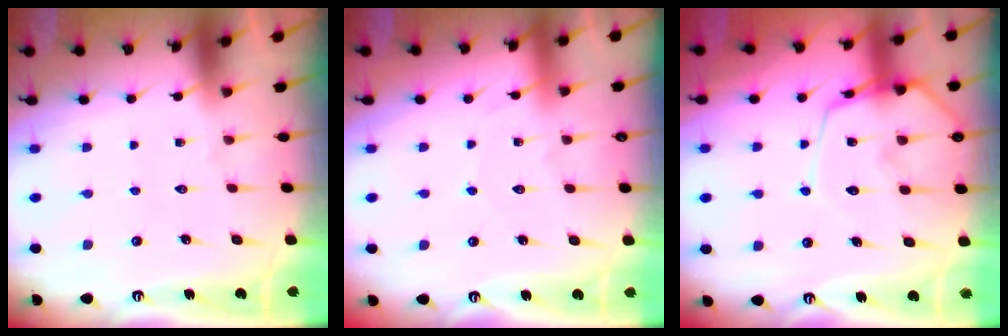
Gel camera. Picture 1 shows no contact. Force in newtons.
{"total": 2.4, "press": 2.4, "slide": 0.3}
{"total": 11.9, "press": 11.9, "slide": 1.0}